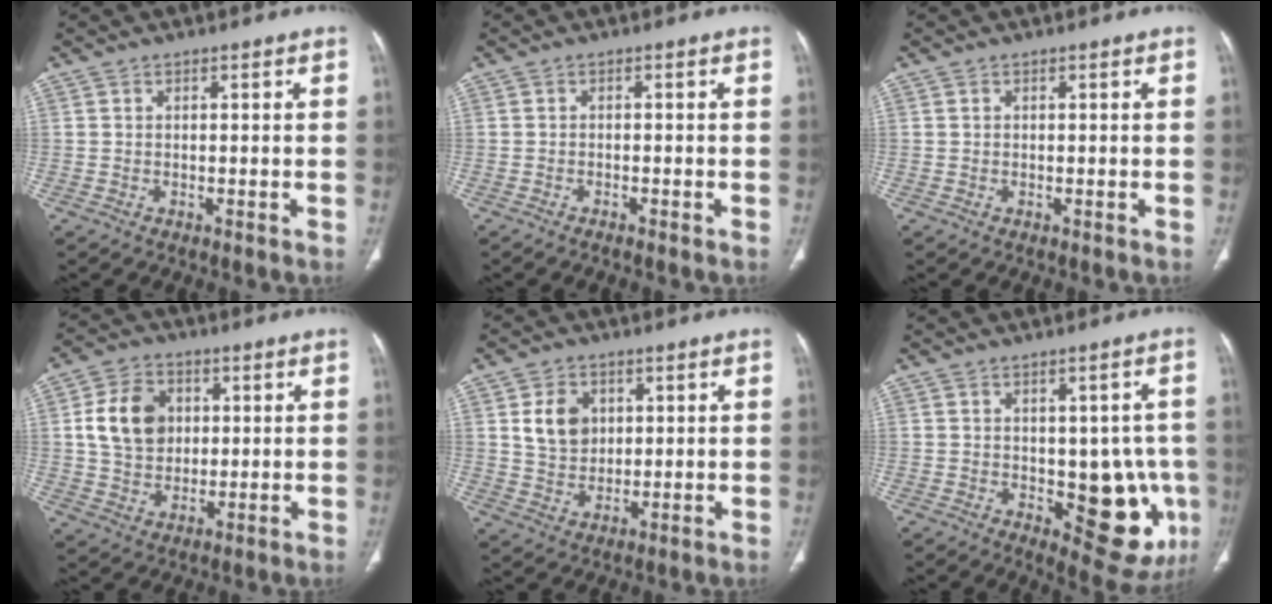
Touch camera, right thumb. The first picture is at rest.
{"total": 1.3, "force": [-1.0, 0.2, 0.7], "torque": [-0.018, 0.004, -0.012]}
{"total": 0.0}
{"total": 11.2, "force": [2.1, 8.7, 6.7], "torque": [-0.097, 0.001, 0.037]}
{"total": 7.4, "force": [2.2, 5.8, 4.1], "torque": [-0.048, -0.012, 0.045]}
{"total": 14.5, "force": [-2.9, 7.2, 12.2], "torque": [-0.102, -0.006, -0.018]}